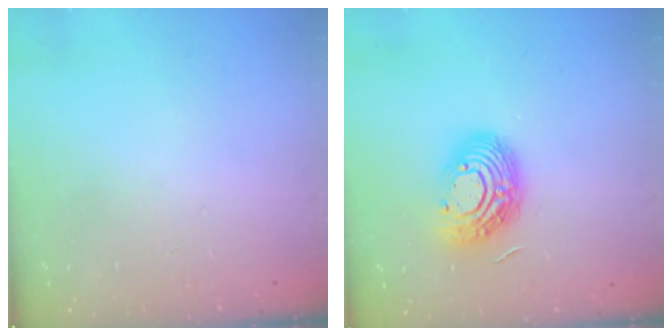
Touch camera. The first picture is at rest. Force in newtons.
{"total": 13.3, "press": 13.3, "slide": 1.0}